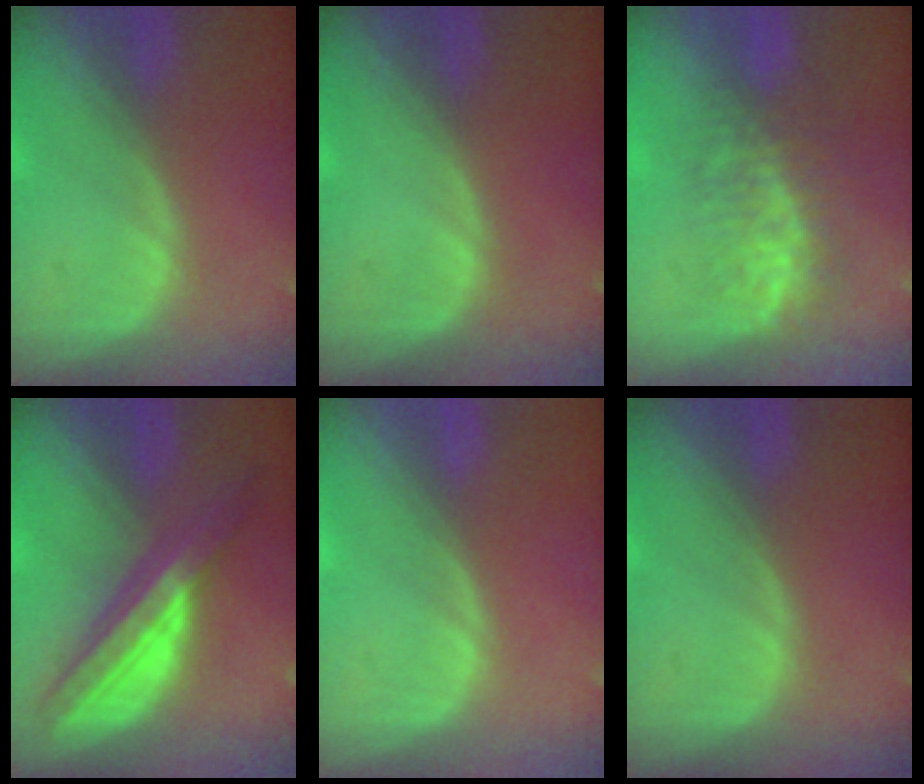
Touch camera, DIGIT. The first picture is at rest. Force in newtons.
{"total": 0.0}
{"total": 8.0, "press": 7.4, "slide": 3.0}
{"total": 8.5, "press": 8.5, "slide": 0.4}
{"total": 0.0}
{"total": 0.0}